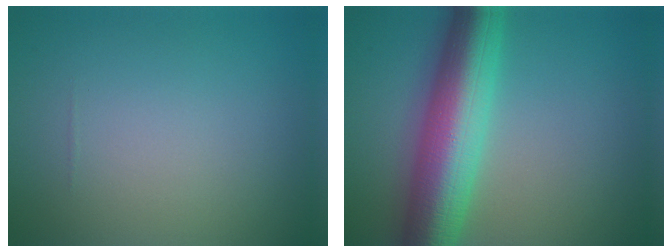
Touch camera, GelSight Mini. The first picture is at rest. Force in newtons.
{"total": 10.5, "press": 10.5, "slide": 0.1}